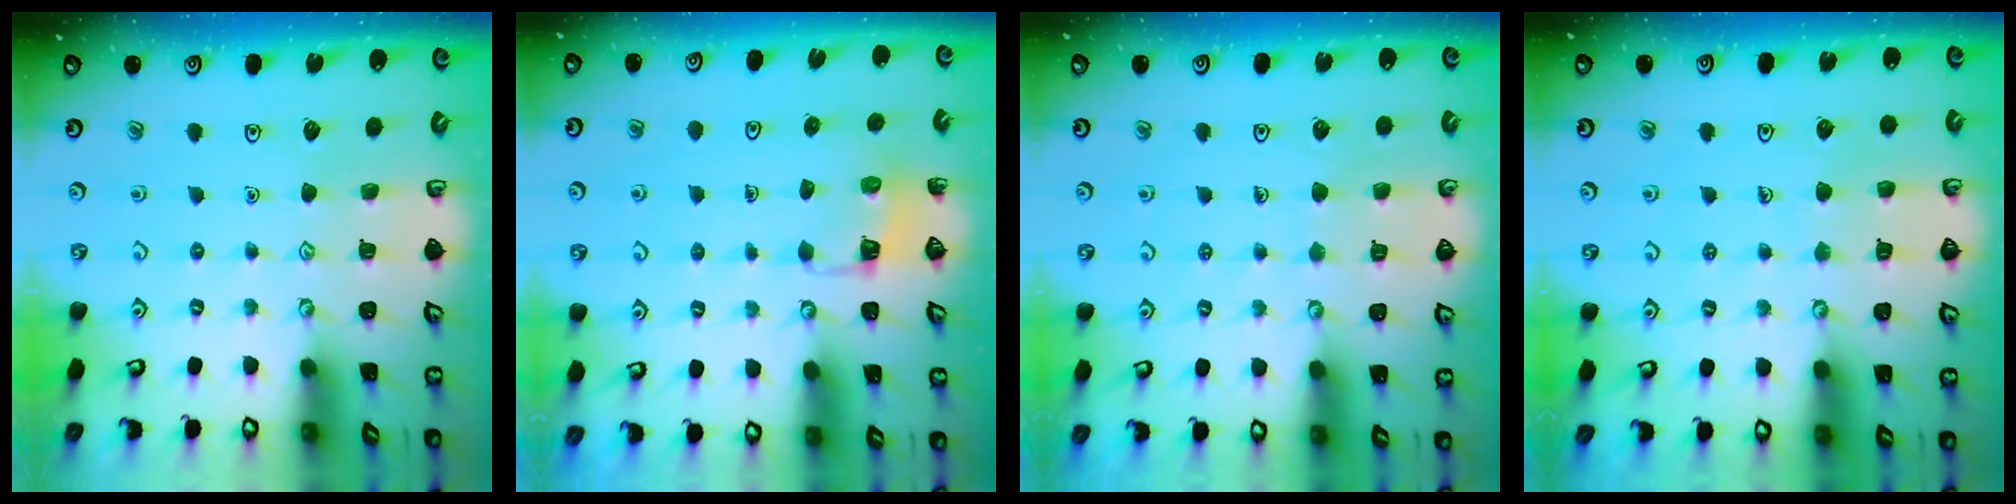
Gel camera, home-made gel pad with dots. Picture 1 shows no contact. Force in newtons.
{"total": 2.9, "press": 2.9, "slide": 0.2}
{"total": 4.8, "press": 4.7, "slide": 0.3}
{"total": 4.9, "press": 4.8, "slide": 0.4}